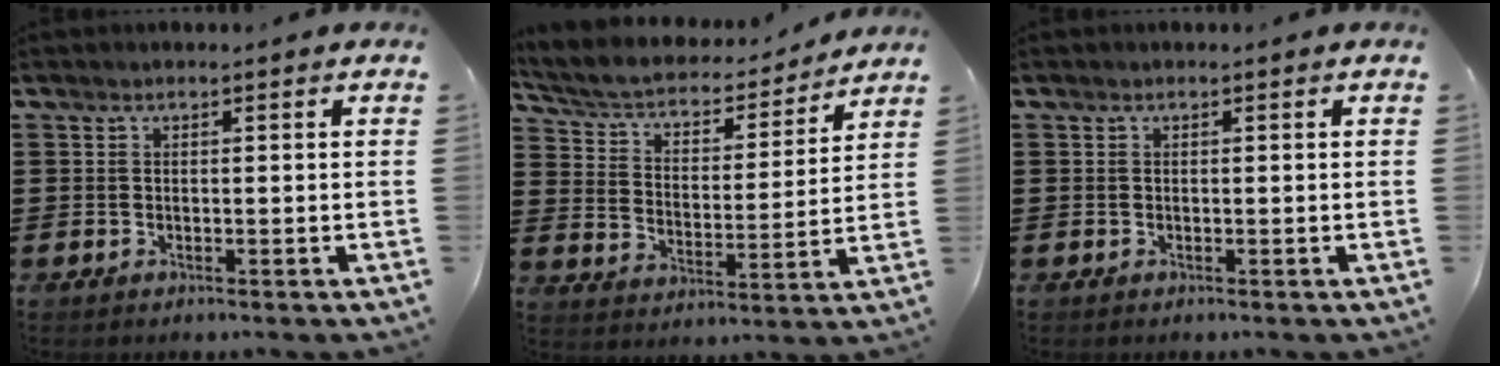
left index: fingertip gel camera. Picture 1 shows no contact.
{"total": 3.9, "force": [3.4, 1.3, 1.4], "torque": [-0.050, -0.027, 0.049]}
{"total": 0.0}